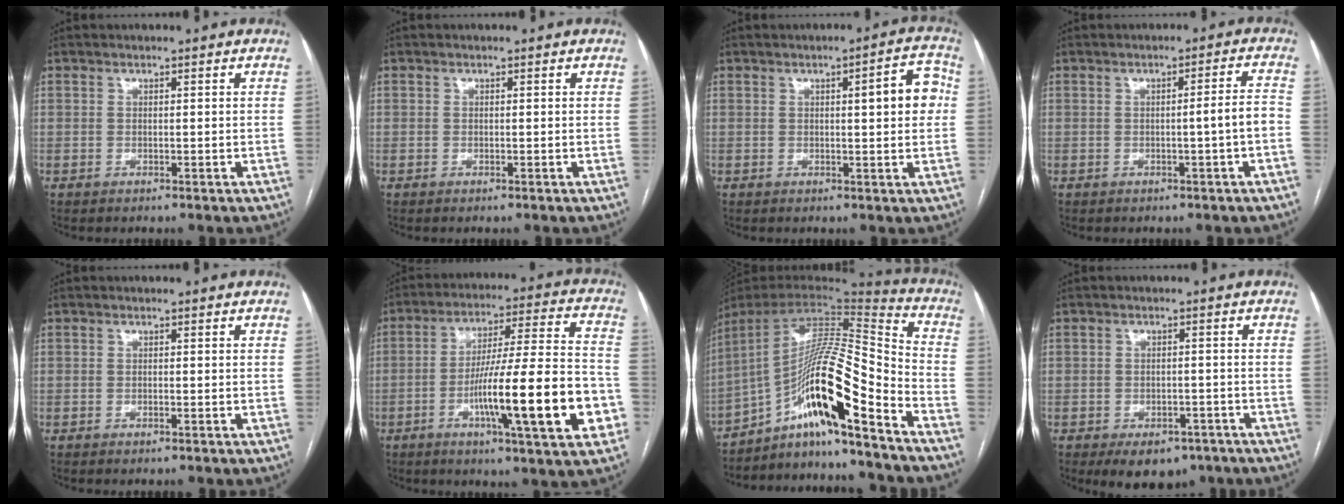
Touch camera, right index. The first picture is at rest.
{"total": 0.0}
{"total": 6.1, "force": [0.9, 1.2, 5.9], "torque": [-0.075, 0.017, 0.009]}
{"total": 3.5, "force": [-1.0, -0.5, 3.3], "torque": [-0.045, 0.005, -0.015]}
{"total": 0.5, "force": [-0.4, 0.1, 0.4], "torque": [-0.008, 0.000, -0.004]}
{"total": 19.7, "force": [-6.2, 1.4, 18.6], "torque": [-0.271, 0.004, -0.091]}
{"total": 18.9, "force": [-10.8, 0.5, 15.4], "torque": [-0.269, 0.019, -0.188]}
{"total": 7.5, "force": [-5.1, 4.5, 3.2], "torque": [-0.031, 0.009, -0.063]}